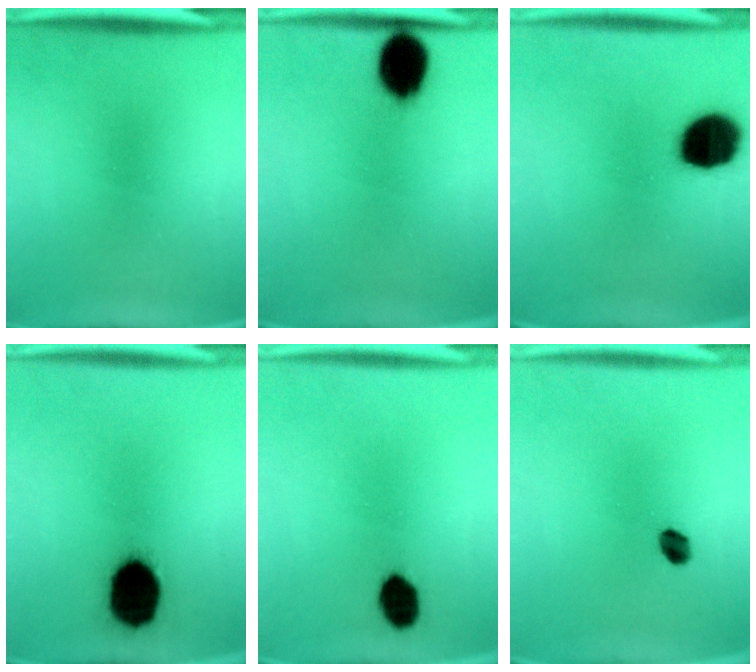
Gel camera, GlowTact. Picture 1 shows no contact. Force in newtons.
{"total": 11.1}
{"total": 16.8}
{"total": 16.0}
{"total": 6.4}
{"total": 3.5}